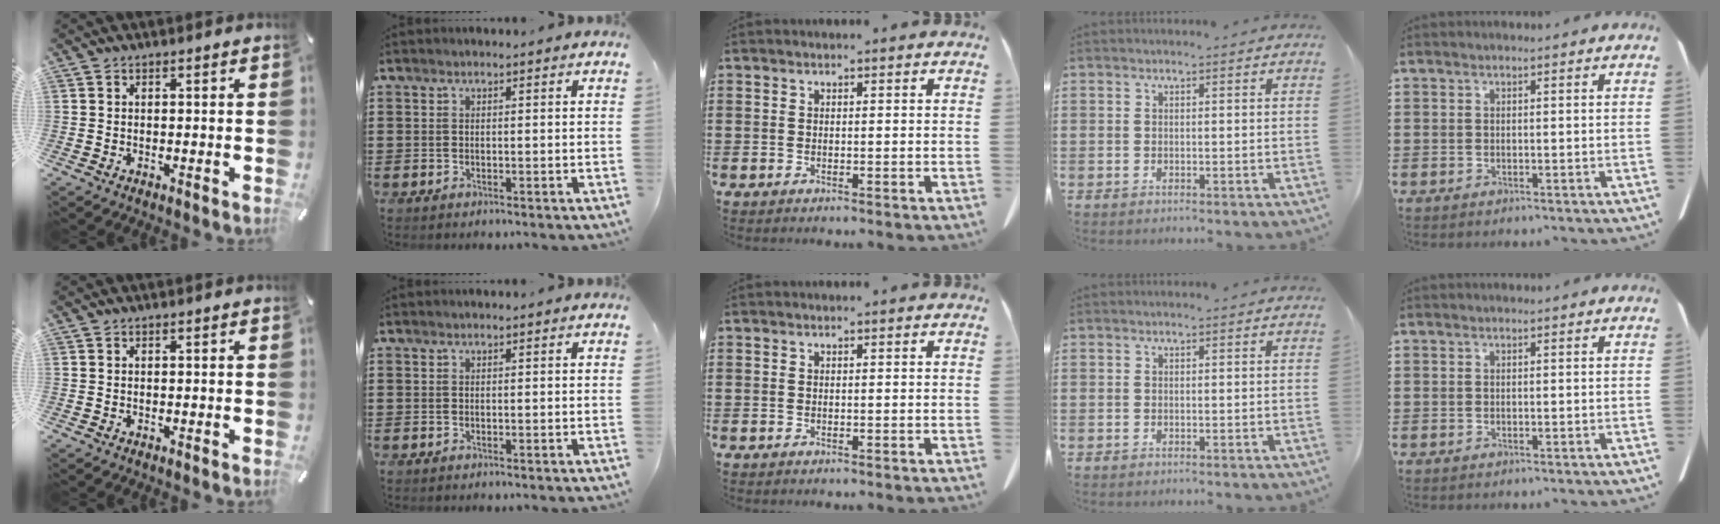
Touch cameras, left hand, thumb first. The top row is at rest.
{}